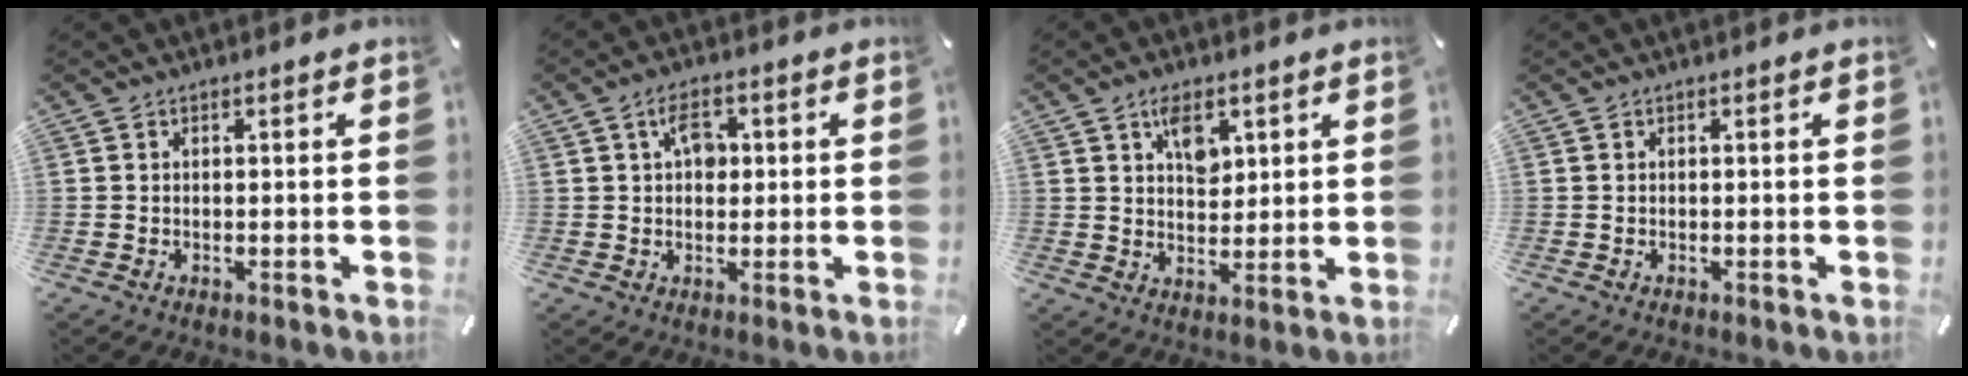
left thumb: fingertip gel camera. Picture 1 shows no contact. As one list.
[{"total": 5.2, "force": [1.3, 3.4, 3.8], "torque": [-0.054, 0.001, 0.015]}, {"total": 6.4, "force": [3.0, 4.1, 3.8], "torque": [-0.046, -0.010, 0.048]}, {"total": 0.0}]